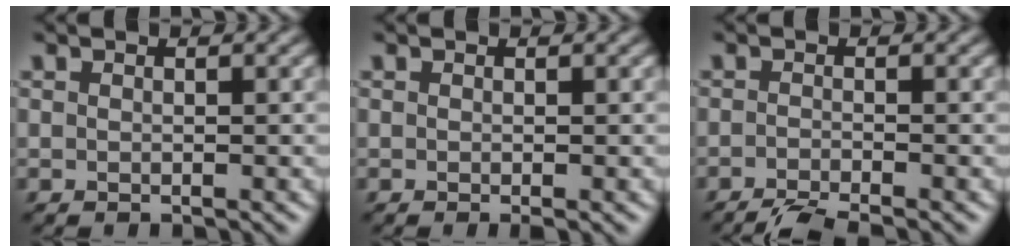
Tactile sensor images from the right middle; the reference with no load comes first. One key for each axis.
{"total": 0.8, "fx": -0.2, "fy": 0.2, "fz": 0.8, "tx": -0.013, "ty": -0.004, "tz": -0.003}
{"total": 3.9, "fx": -3.3, "fy": 0.4, "fz": 2.1, "tx": -0.035, "ty": -0.003, "tz": -0.066}